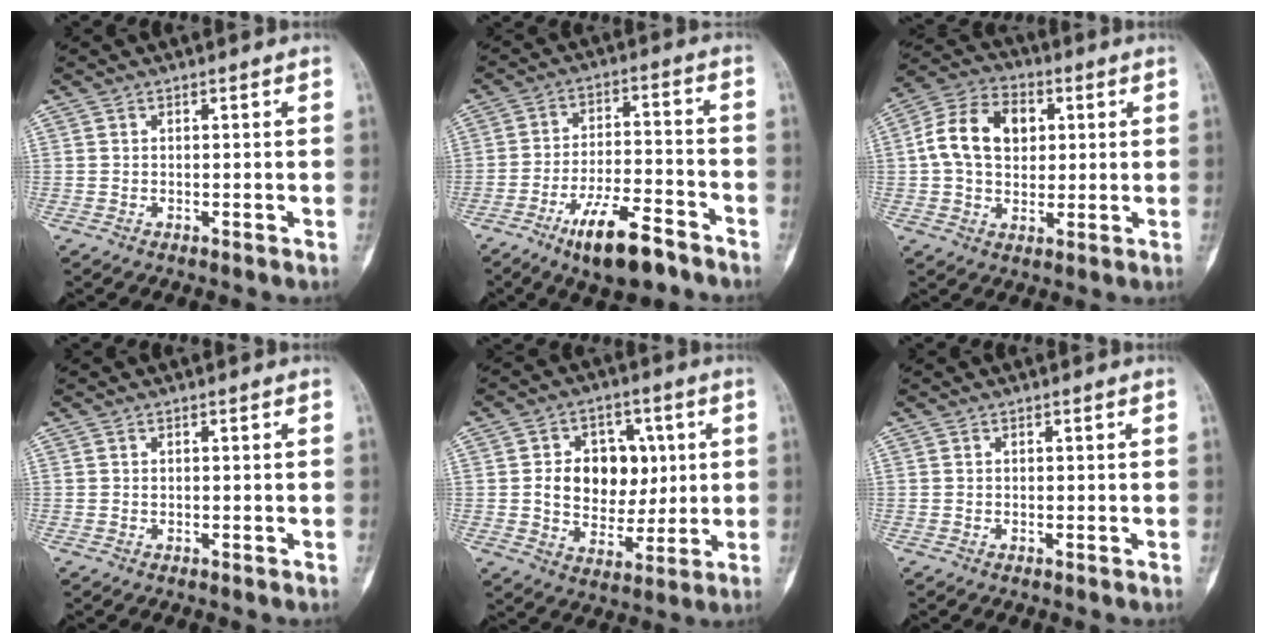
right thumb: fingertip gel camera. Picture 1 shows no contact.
{"total": 12.7, "force": [-8.2, 4.0, 8.8], "torque": [-0.148, 0.051, -0.137]}
{"total": 12.6, "force": [2.0, 9.0, 8.6], "torque": [-0.132, 0.014, 0.026]}
{"total": 0.0}
{"total": 13.1, "force": [1.8, 10.0, 8.2], "torque": [-0.078, 0.001, 0.038]}
{"total": 0.0}